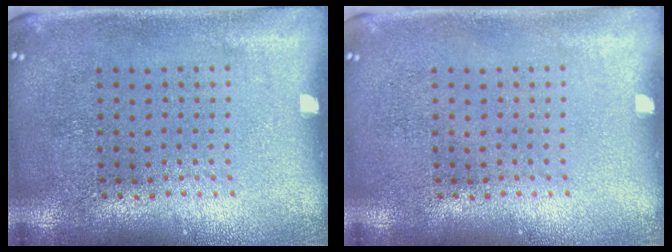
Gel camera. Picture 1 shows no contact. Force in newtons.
{"total": 0.0}